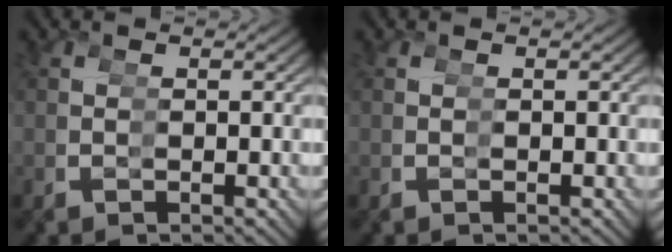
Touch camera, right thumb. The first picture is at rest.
{"total": 0.0}